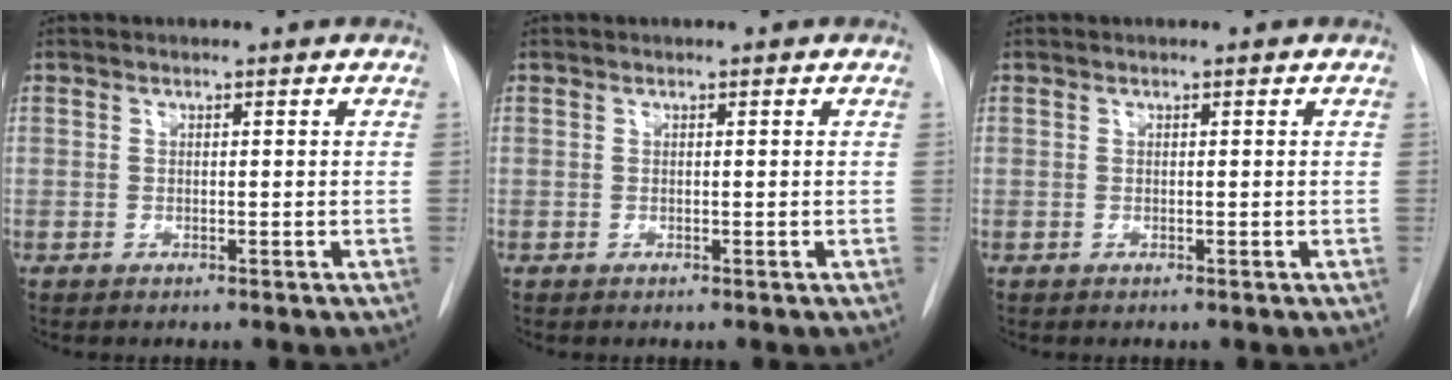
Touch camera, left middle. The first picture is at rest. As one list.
[{"total": 0.0}, {"total": 0.0}]